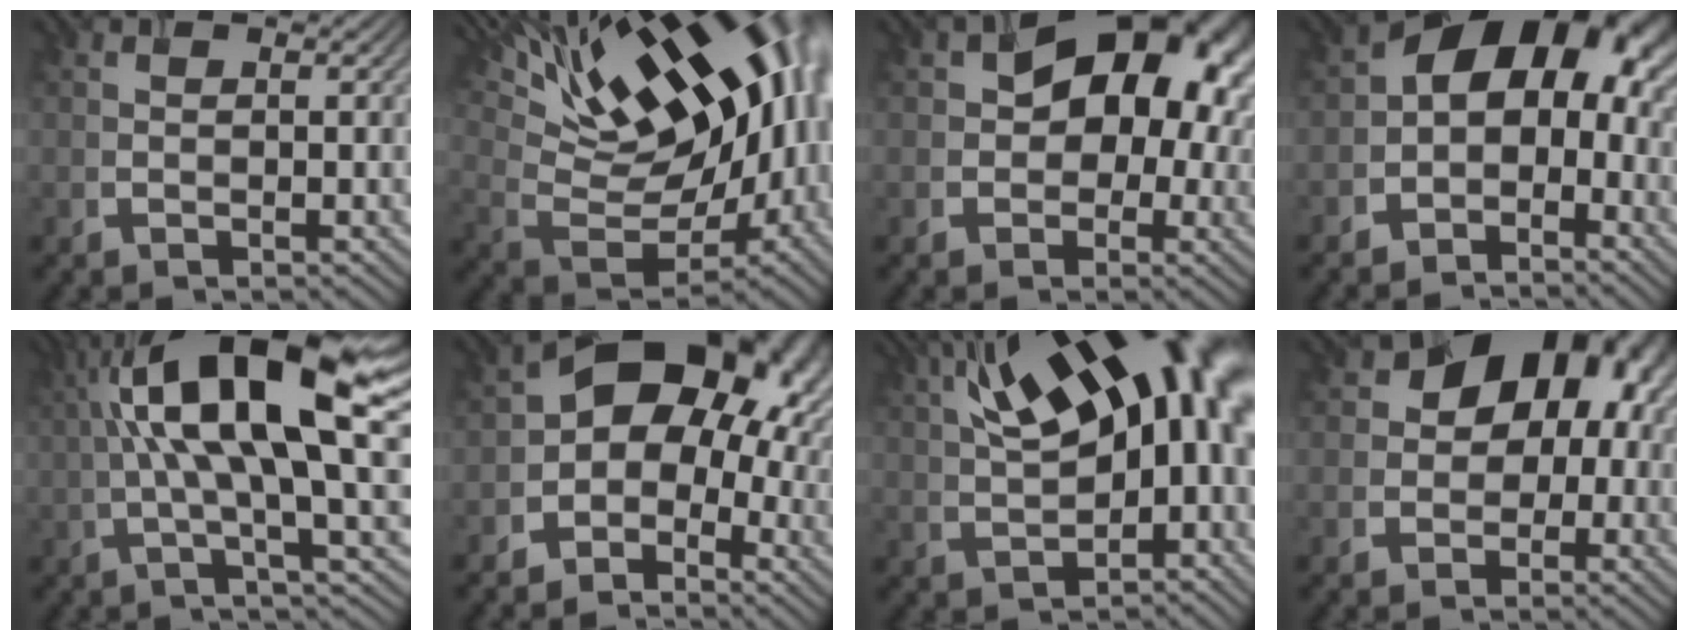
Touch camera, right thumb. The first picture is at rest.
{"total": 21.1, "force": [9.2, 10.3, 16.0], "torque": [-0.268, 0.051, 0.150]}
{"total": 12.4, "force": [1.9, 8.7, 8.7], "torque": [-0.082, 0.012, 0.015]}
{"total": 11.6, "force": [-0.5, 7.9, 8.4], "torque": [-0.115, 0.006, -0.021]}
{"total": 15.6, "force": [3.4, 3.2, 14.9], "torque": [-0.258, 0.015, 0.065]}
{"total": 12.4, "force": [-0.8, 9.2, 8.4], "torque": [-0.098, -0.005, -0.027]}
{"total": 18.4, "force": [5.2, 8.2, 15.6], "torque": [-0.248, 0.039, 0.083]}
{"total": 12.0, "force": [1.7, 9.5, 7.2], "torque": [-0.086, 0.001, 0.001]}